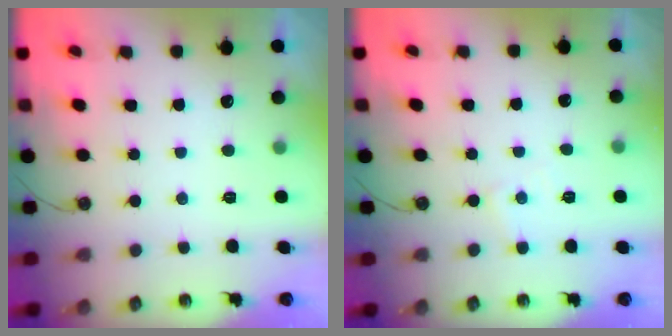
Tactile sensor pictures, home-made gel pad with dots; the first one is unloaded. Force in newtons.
{"total": 4.0, "press": 3.9, "slide": 0.6}